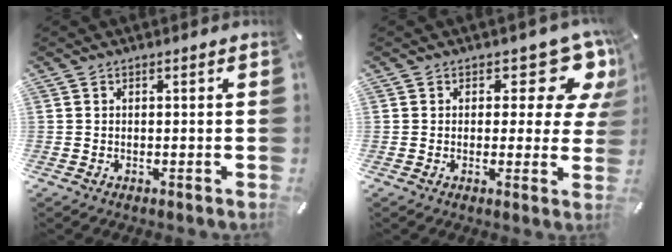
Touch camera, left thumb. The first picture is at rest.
{"total": 11.2, "force": [6.2, 5.5, 7.6], "torque": [-0.086, -0.049, 0.105]}